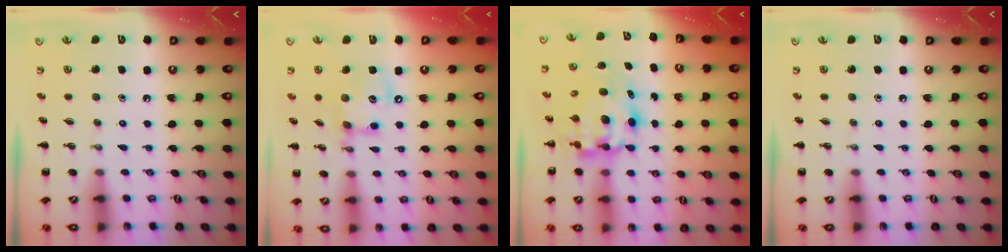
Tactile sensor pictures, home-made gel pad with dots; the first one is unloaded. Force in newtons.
{"total": 12.7, "press": 12.5, "slide": 2.0}
{"total": 6.5, "press": 6.4, "slide": 1.3}
{"total": 0.0}